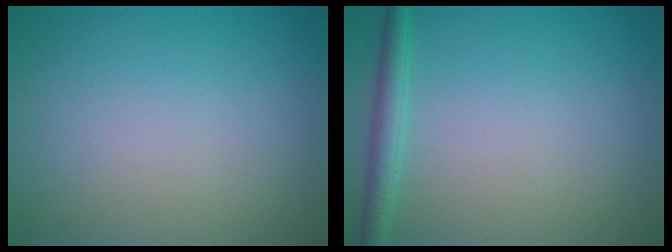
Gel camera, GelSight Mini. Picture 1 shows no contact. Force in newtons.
{"total": 1.9, "press": 1.9, "slide": 0.1}